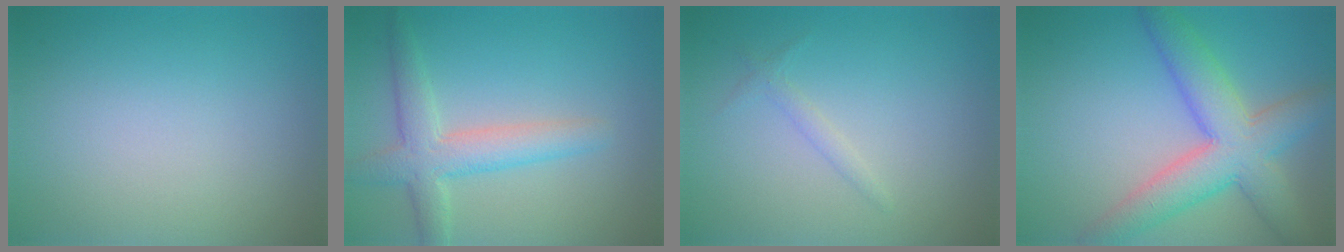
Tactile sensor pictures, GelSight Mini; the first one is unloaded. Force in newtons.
{"total": 4.2, "press": 4.2, "slide": 0.0}
{"total": 0.9, "press": 0.9, "slide": 0.1}
{"total": 7.2, "press": 7.2, "slide": 0.5}